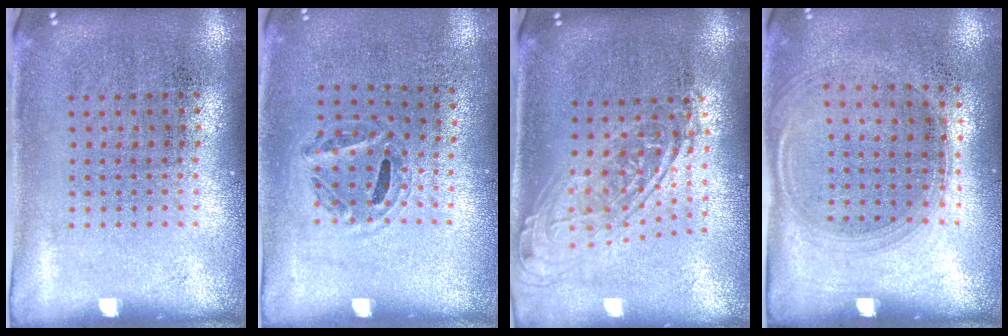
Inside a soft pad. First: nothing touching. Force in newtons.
{"total": 1.0, "press": 0.7, "slide": 0.8}
{"total": 1.8, "press": 1.4, "slide": 1.2}
{"total": 1.4, "press": 1.2, "slide": 0.7}